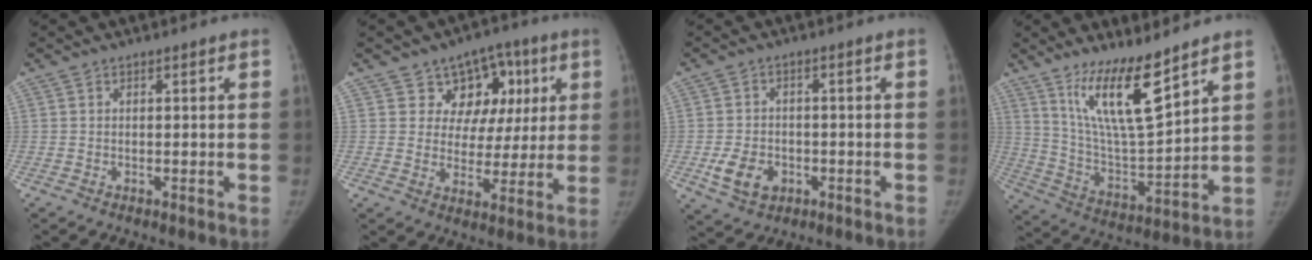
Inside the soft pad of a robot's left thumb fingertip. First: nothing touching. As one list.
[{"total": 11.6, "force": [4.9, 9.4, 4.7], "torque": [-0.006, -0.007, 0.071]}, {"total": 7.0, "force": [-2.5, 5.3, 3.7], "torque": [-0.053, 0.010, -0.036]}, {"total": 14.8, "force": [10.0, 3.0, 10.5], "torque": [-0.172, -0.074, 0.198]}]